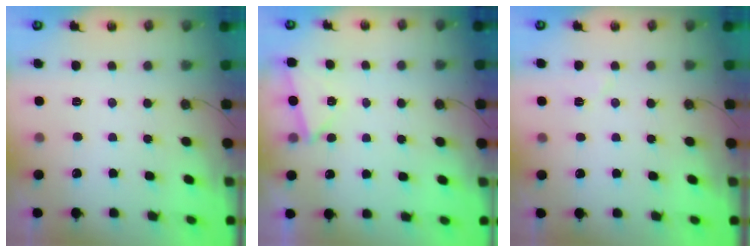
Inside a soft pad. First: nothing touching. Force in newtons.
{"total": 2.7, "press": 2.5, "slide": 1.1}
{"total": 5.1, "press": 4.5, "slide": 2.5}